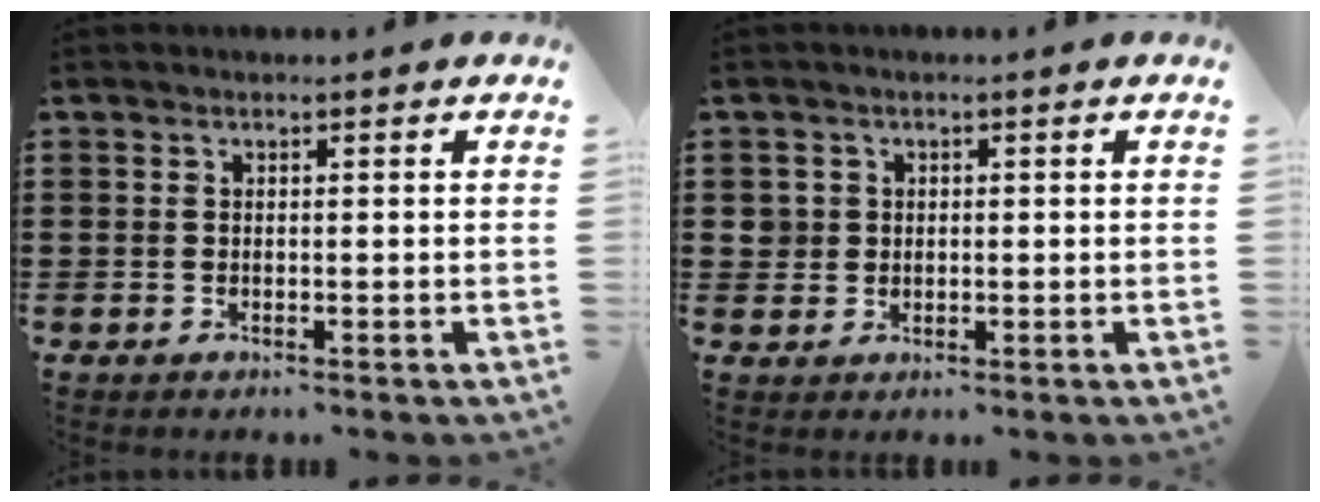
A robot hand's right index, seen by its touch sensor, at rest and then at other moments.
{"total": 2.0, "force": [0.3, 1.9, 0.5], "torque": [-0.017, 0.009, 0.003]}